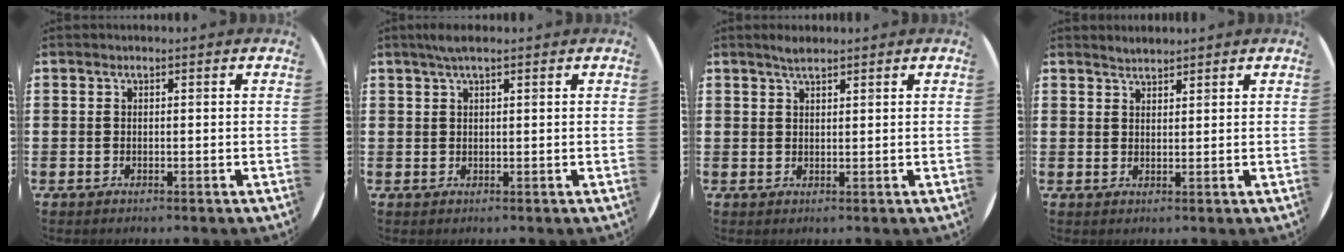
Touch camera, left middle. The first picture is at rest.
{"total": 2.0, "force": [1.4, 0.2, 1.4], "torque": [-0.029, 0.006, 0.024]}
{"total": 1.8, "force": [1.6, 0.3, 0.8], "torque": [-0.017, 0.004, 0.028]}
{"total": 1.7, "force": [1.7, 0.3, 0.0], "torque": [-0.002, 0.004, 0.032]}